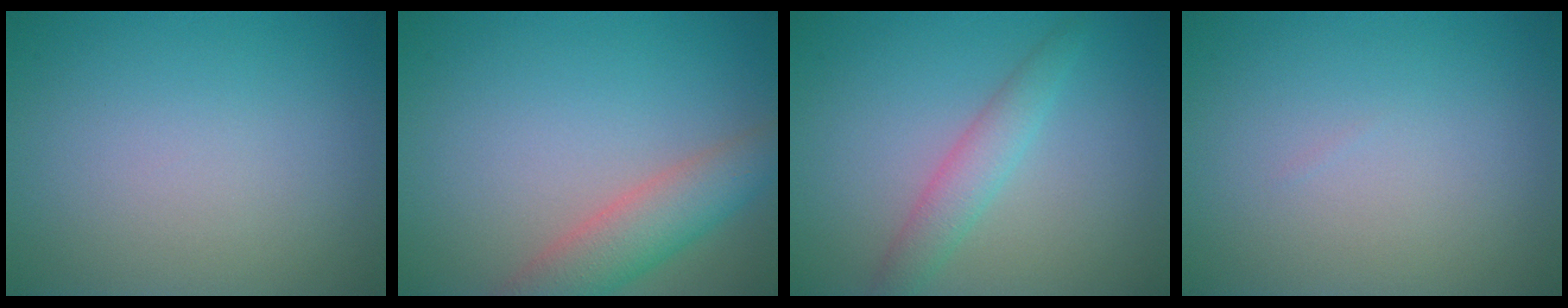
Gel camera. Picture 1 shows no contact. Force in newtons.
{"total": 4.6, "press": 4.6, "slide": 0.3}
{"total": 2.6, "press": 2.6, "slide": 0.0}
{"total": 0.0}